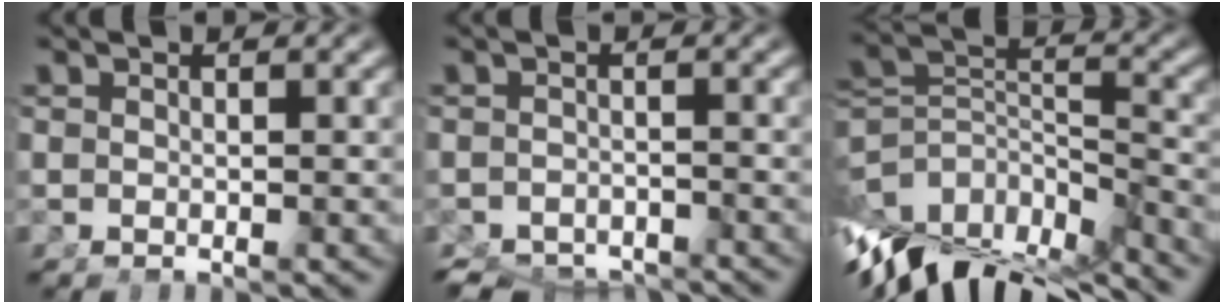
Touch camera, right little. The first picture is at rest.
{"total": 6.0, "force": [-5.7, 1.7, 1.0], "torque": [-0.007, -0.030, -0.082]}
{"total": 15.3, "force": [-6.6, 9.8, 9.7], "torque": [-0.178, -0.083, -0.063]}